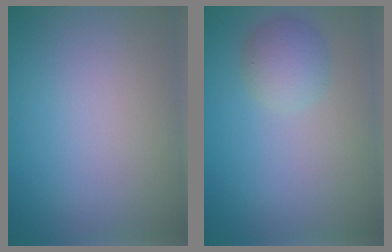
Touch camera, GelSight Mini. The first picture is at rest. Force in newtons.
{"total": 2.4, "press": 2.4, "slide": 0.2}